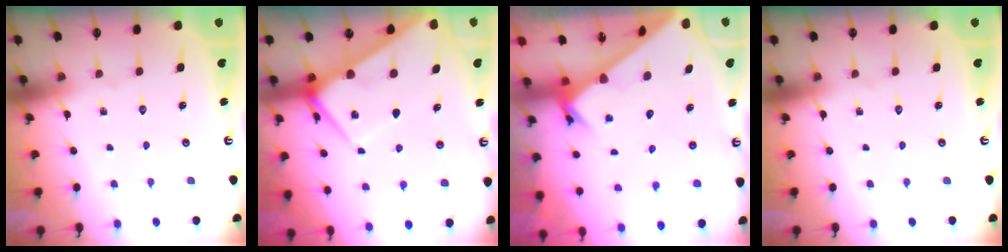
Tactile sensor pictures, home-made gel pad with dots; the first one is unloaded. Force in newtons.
{"total": 7.9, "press": 7.8, "slide": 0.8}
{"total": 3.7, "press": 3.7, "slide": 0.3}
{"total": 0.0}